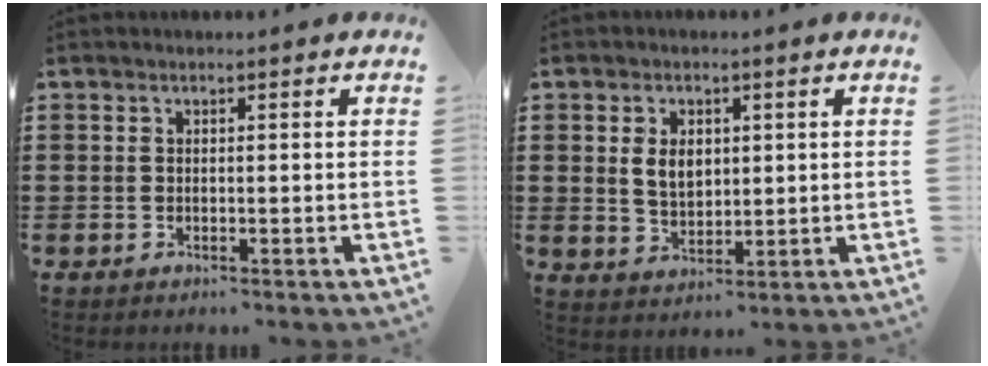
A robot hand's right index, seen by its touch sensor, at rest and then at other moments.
{"total": 4.4, "force": [0.9, 3.0, 3.2], "torque": [-0.062, 0.008, 0.013]}